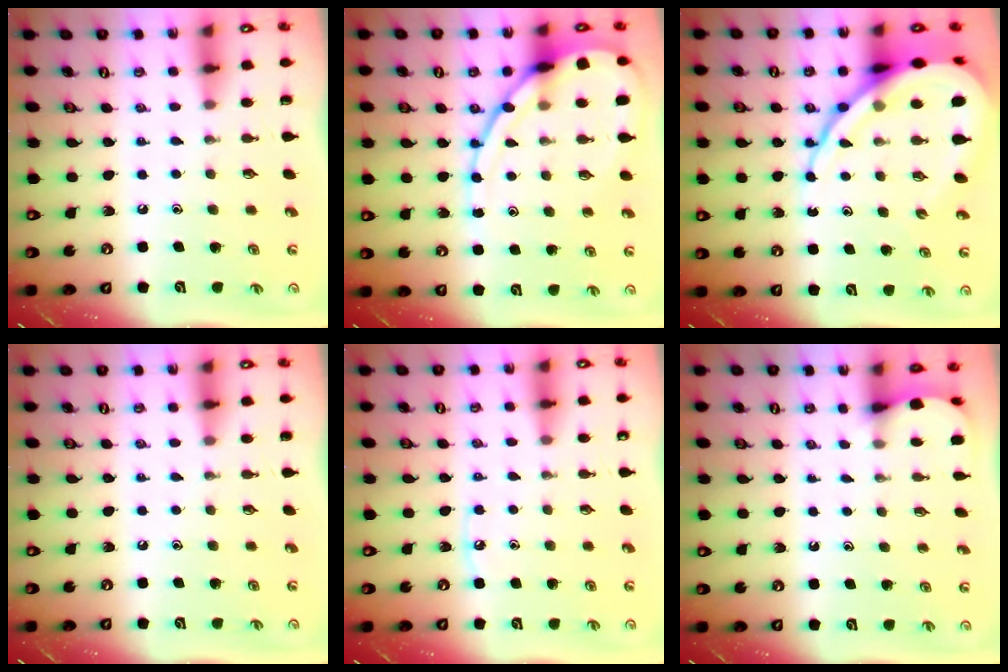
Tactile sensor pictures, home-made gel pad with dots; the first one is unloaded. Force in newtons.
{"total": 15.0, "press": 14.9, "slide": 1.2}
{"total": 18.0, "press": 17.9, "slide": 1.9}
{"total": 0.0}
{"total": 3.2, "press": 3.1, "slide": 0.4}
{"total": 2.2, "press": 2.2, "slide": 0.2}